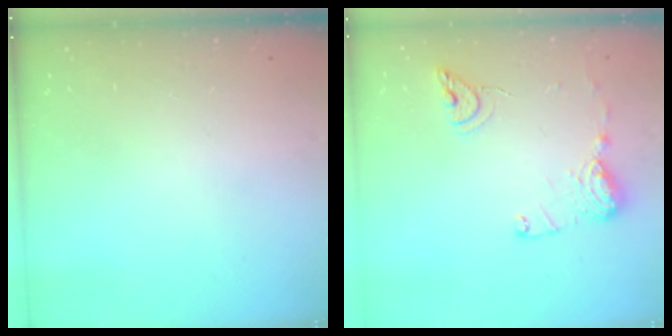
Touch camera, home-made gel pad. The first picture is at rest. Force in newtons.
{"total": 12.2, "press": 12.2, "slide": 1.0}